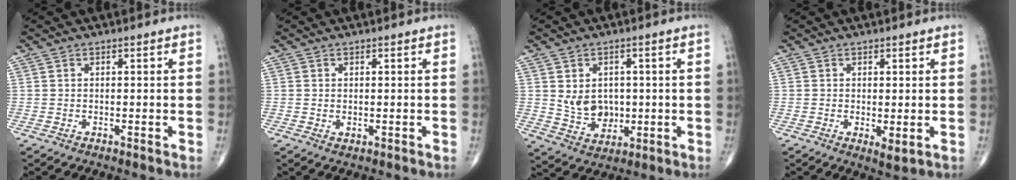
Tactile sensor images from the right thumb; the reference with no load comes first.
{"total": 0.9, "force": [0.0, 0.6, 0.7], "torque": [-0.014, -0.004, 0.002]}
{"total": 7.4, "force": [0.6, 5.9, 4.4], "torque": [-0.043, -0.010, 0.024]}
{"total": 2.7, "force": [-0.3, 1.0, 2.4], "torque": [-0.042, -0.011, -0.004]}